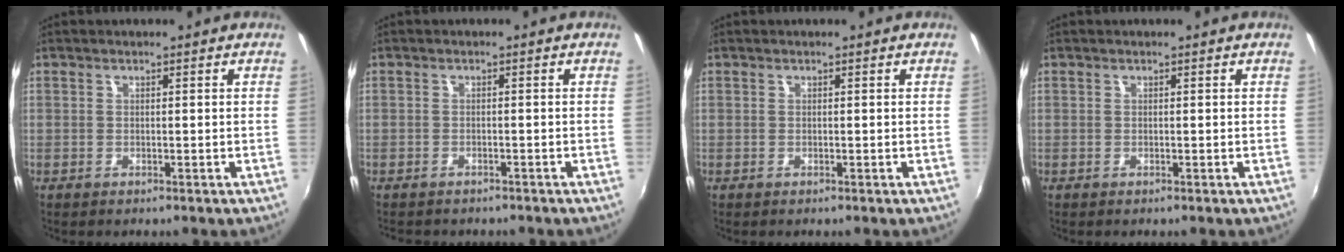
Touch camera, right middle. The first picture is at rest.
{"total": 2.7, "force": [-2.4, 1.0, 0.7], "torque": [-0.023, -0.013, -0.036]}
{"total": 0.0}
{"total": 0.0}